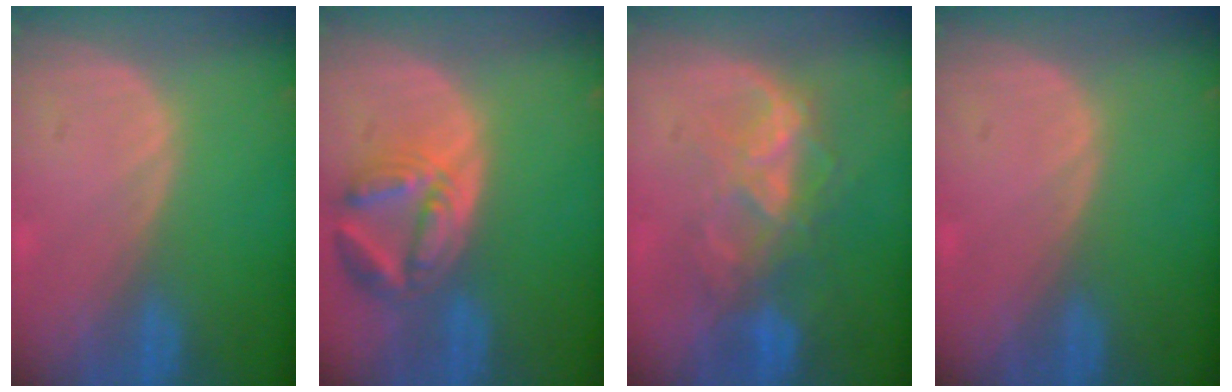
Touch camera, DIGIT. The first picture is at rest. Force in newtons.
{"total": 7.9, "press": 7.0, "slide": 3.6}
{"total": 7.9, "press": 7.2, "slide": 3.3}
{"total": 0.0}